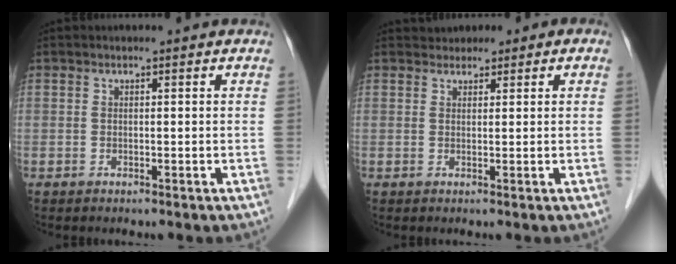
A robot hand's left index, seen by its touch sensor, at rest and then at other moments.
{"total": 2.1, "force": [1.4, 1.5, 0.3], "torque": [0.001, 0.015, 0.016]}